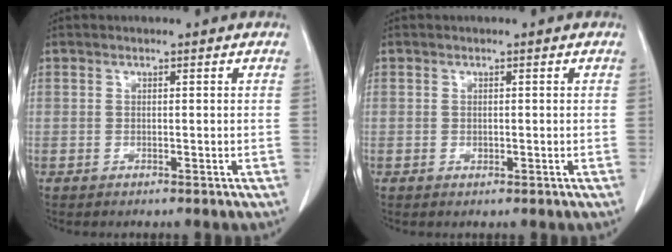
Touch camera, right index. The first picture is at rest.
{"total": 0.6, "force": [-0.1, 0.4, 0.4], "torque": [-0.010, -0.001, -0.001]}